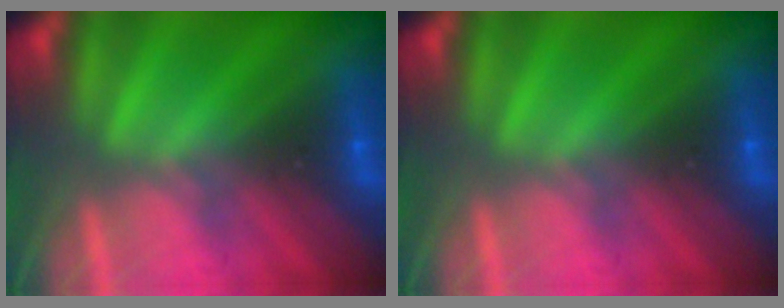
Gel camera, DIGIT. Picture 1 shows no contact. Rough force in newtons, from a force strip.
{"total": 0.0}